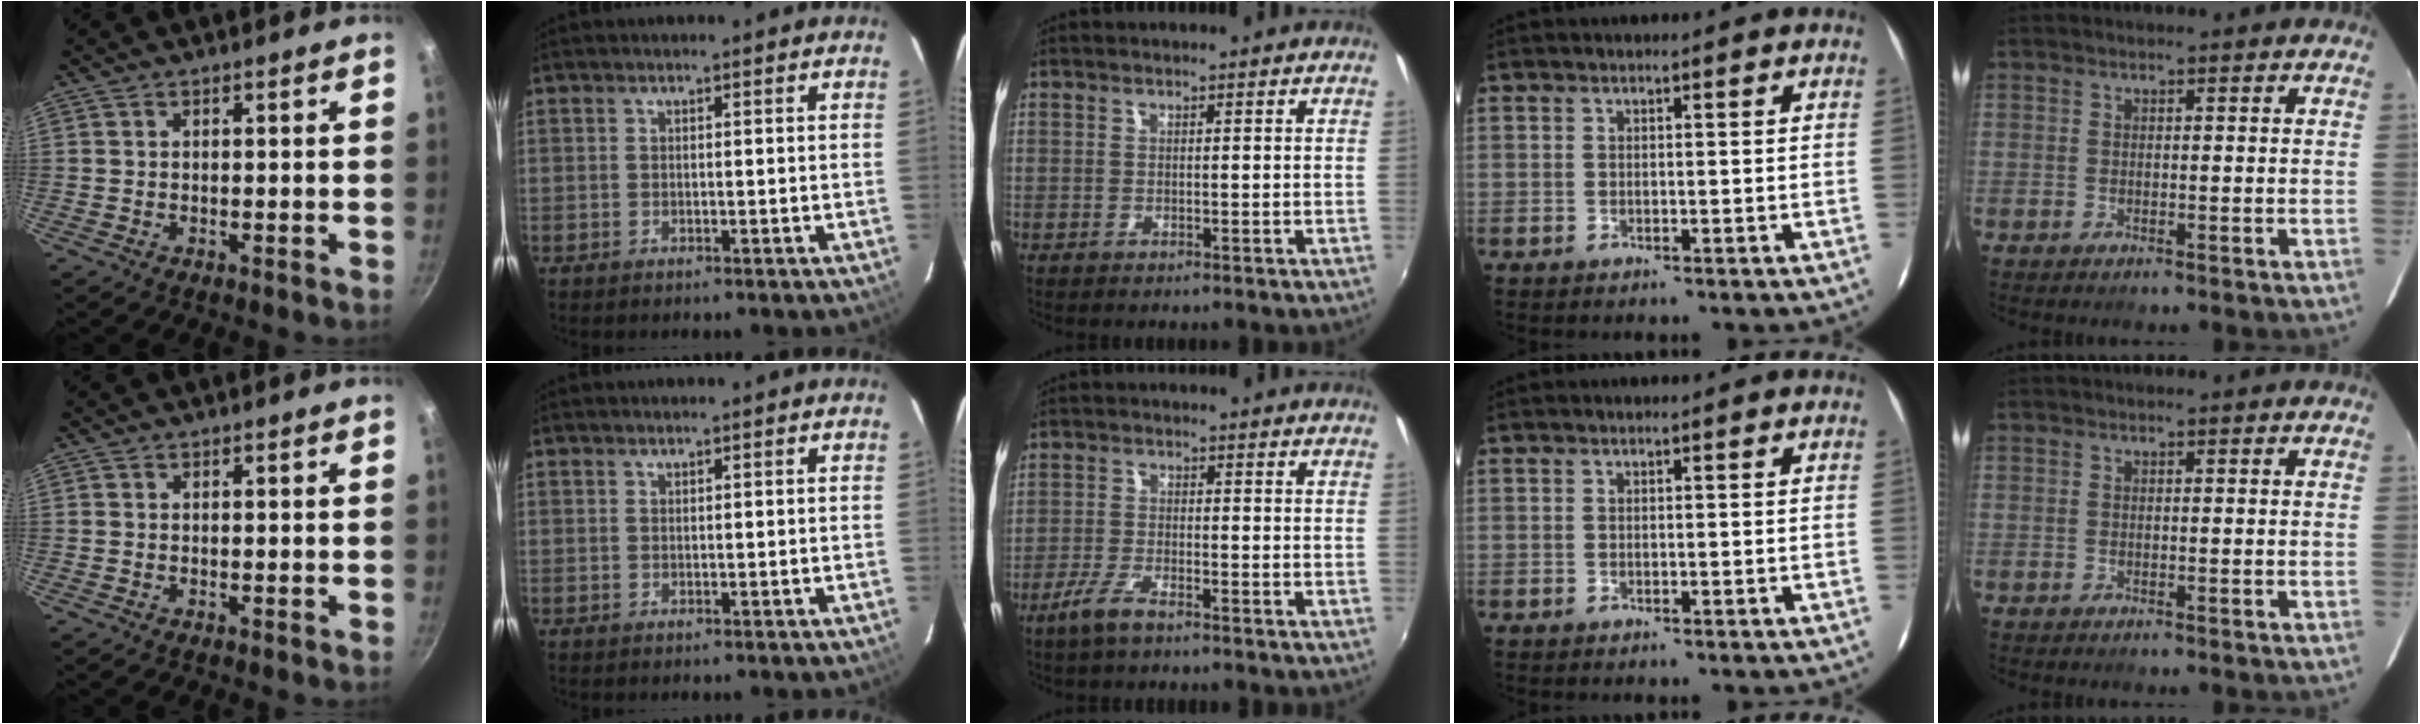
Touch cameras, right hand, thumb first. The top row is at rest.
{"middle": {"total": 4.7, "force": [-3.5, 0.9, 2.9], "torque": [-0.077, -0.008, -0.071]}}